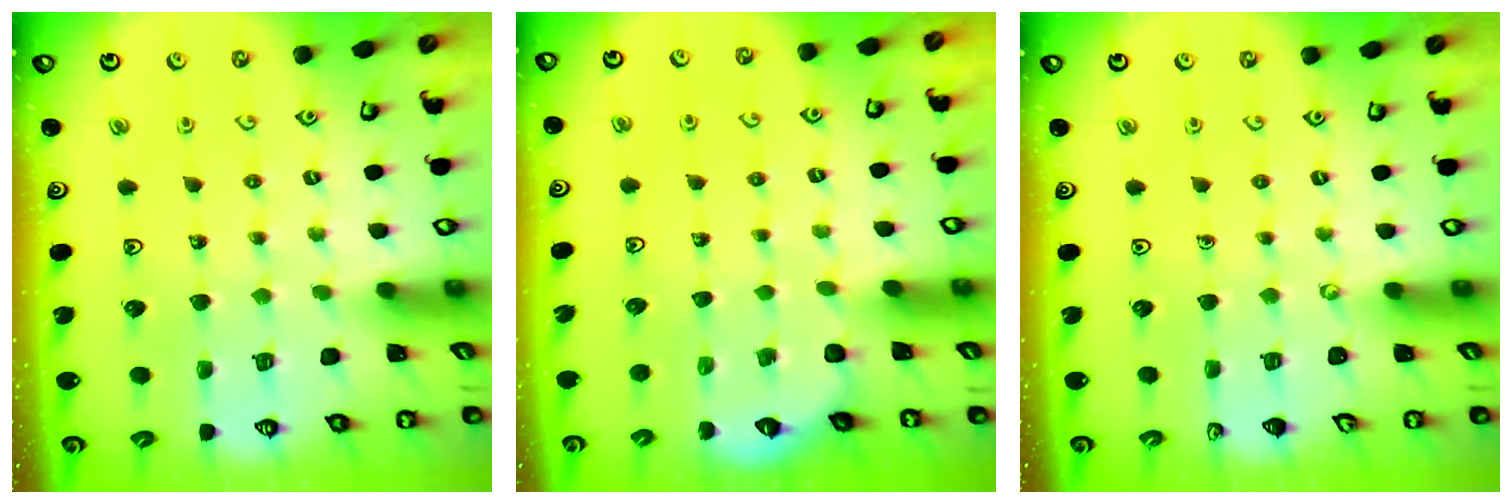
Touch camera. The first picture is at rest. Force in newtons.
{"total": 2.0, "press": 2.0, "slide": 0.1}
{"total": 0.0}